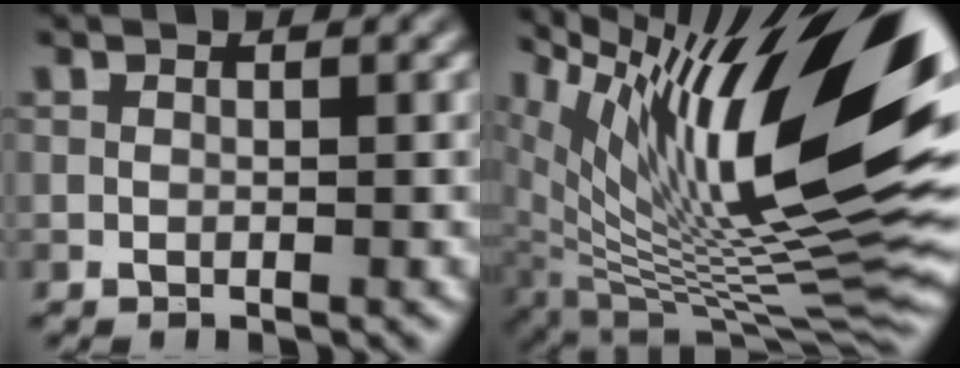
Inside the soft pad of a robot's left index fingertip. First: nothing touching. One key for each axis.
{"total": 17.5, "fx": 6.9, "fy": 5.1, "fz": 15.3, "tx": -0.250, "ty": 0.018, "tz": 0.130}